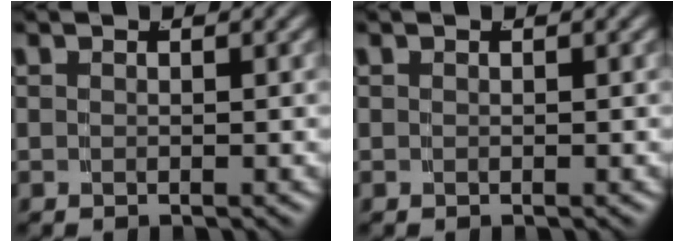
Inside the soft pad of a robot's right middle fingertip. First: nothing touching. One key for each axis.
{"total": 0.0}